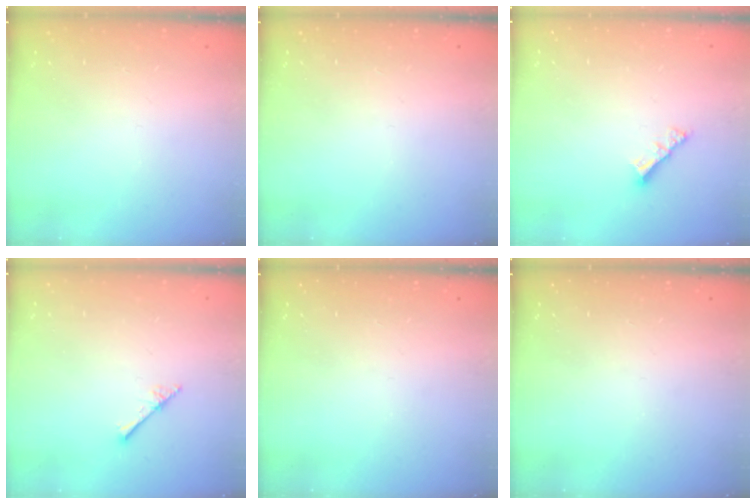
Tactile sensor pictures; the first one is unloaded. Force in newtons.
{"total": 0.0}
{"total": 3.5, "press": 3.5, "slide": 0.2}
{"total": 2.3, "press": 2.3, "slide": 0.2}
{"total": 0.0}
{"total": 0.0}